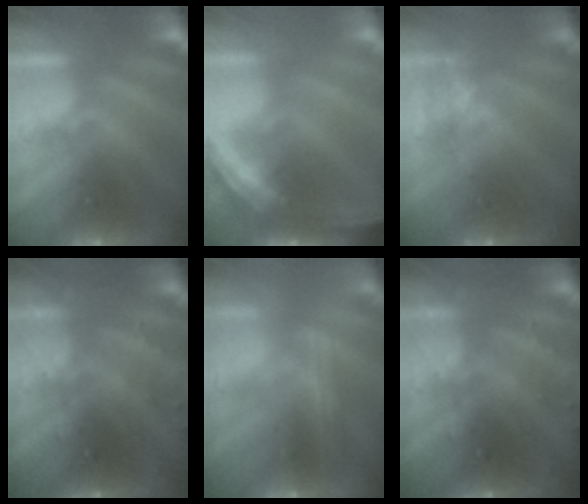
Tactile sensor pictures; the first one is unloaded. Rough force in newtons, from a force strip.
{"total": 7.4}
{"total": 4.8}
{"total": 3.3}
{"total": 2.5}
{"total": 3.3}